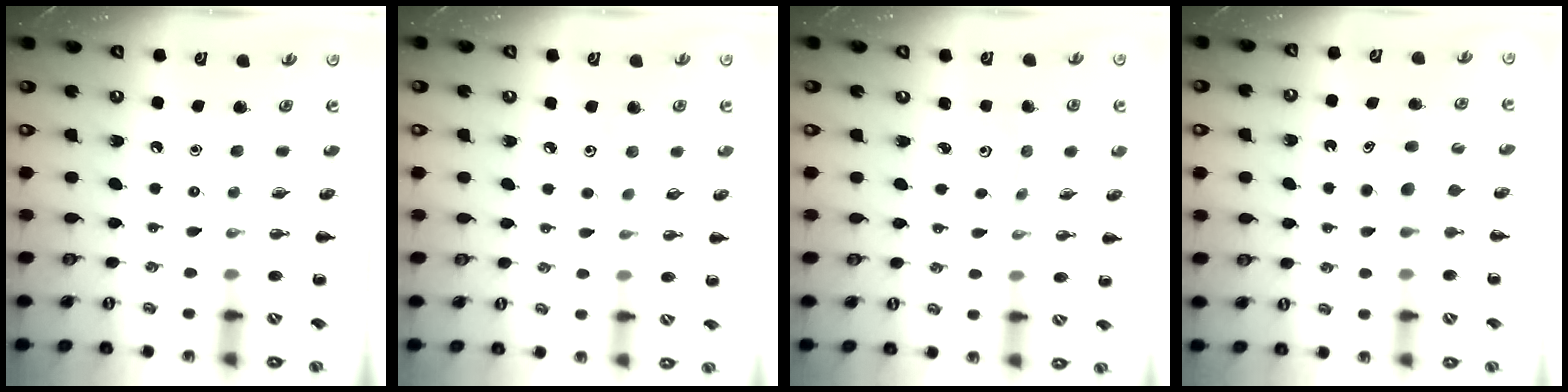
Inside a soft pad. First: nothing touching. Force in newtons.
{"total": 2.8, "press": 2.7, "slide": 0.7}
{"total": 2.6, "press": 2.4, "slide": 0.9}
{"total": 5.0, "press": 4.8, "slide": 1.4}